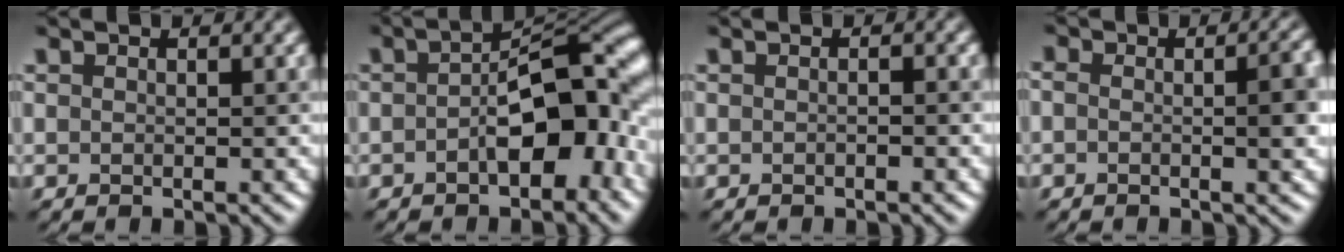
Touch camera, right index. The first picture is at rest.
{"total": 8.2, "force": [-1.9, 3.9, 7.0], "torque": [-0.091, 0.019, -0.036]}
{"total": 0.5, "force": [-0.3, 0.1, 0.4], "torque": [-0.010, 0.001, -0.006]}
{"total": 3.7, "force": [-0.5, 1.7, 3.2], "torque": [-0.038, 0.007, -0.017]}